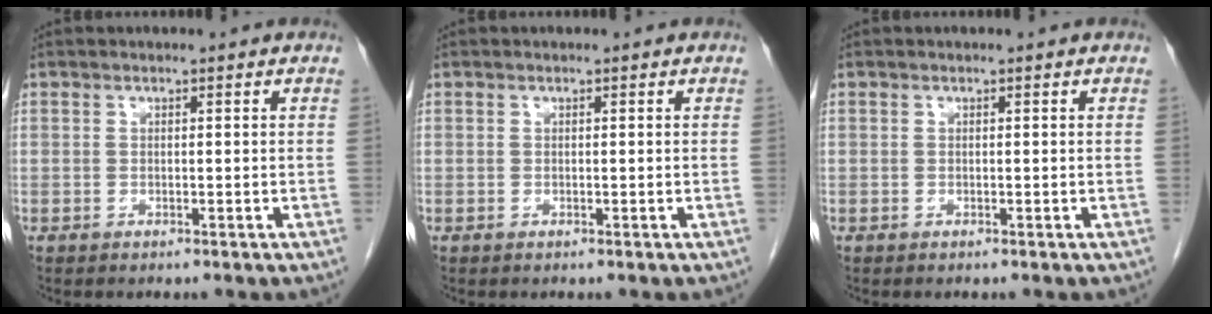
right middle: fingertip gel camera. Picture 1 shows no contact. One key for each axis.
{"total": 0.0}
{"total": 0.0}